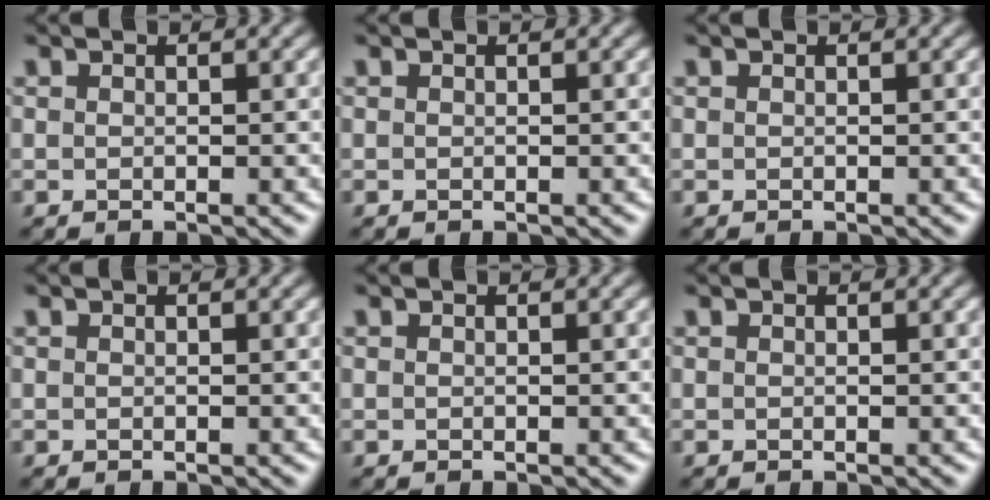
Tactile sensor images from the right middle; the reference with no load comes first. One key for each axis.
{"total": 0.0}
{"total": 0.0}
{"total": 0.0}
{"total": 0.0}
{"total": 0.0}